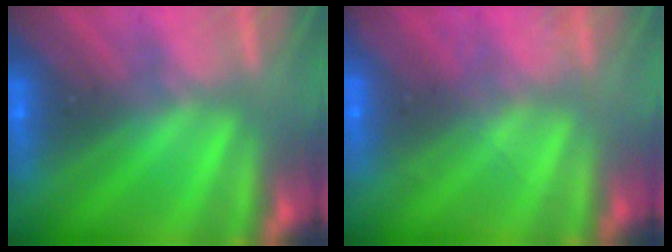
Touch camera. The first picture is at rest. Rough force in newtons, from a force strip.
{"total": 2.1}